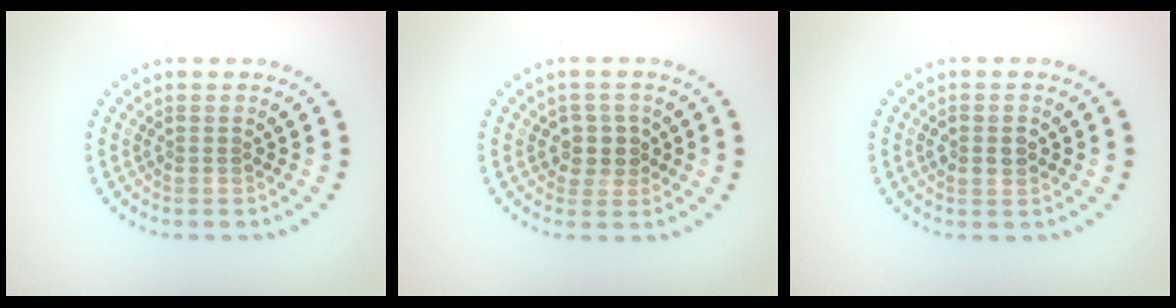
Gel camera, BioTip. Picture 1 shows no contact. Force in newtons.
{"total": 2.4, "press": 2.1, "slide": 1.1}
{"total": 1.5, "press": 1.5, "slide": 0.1}